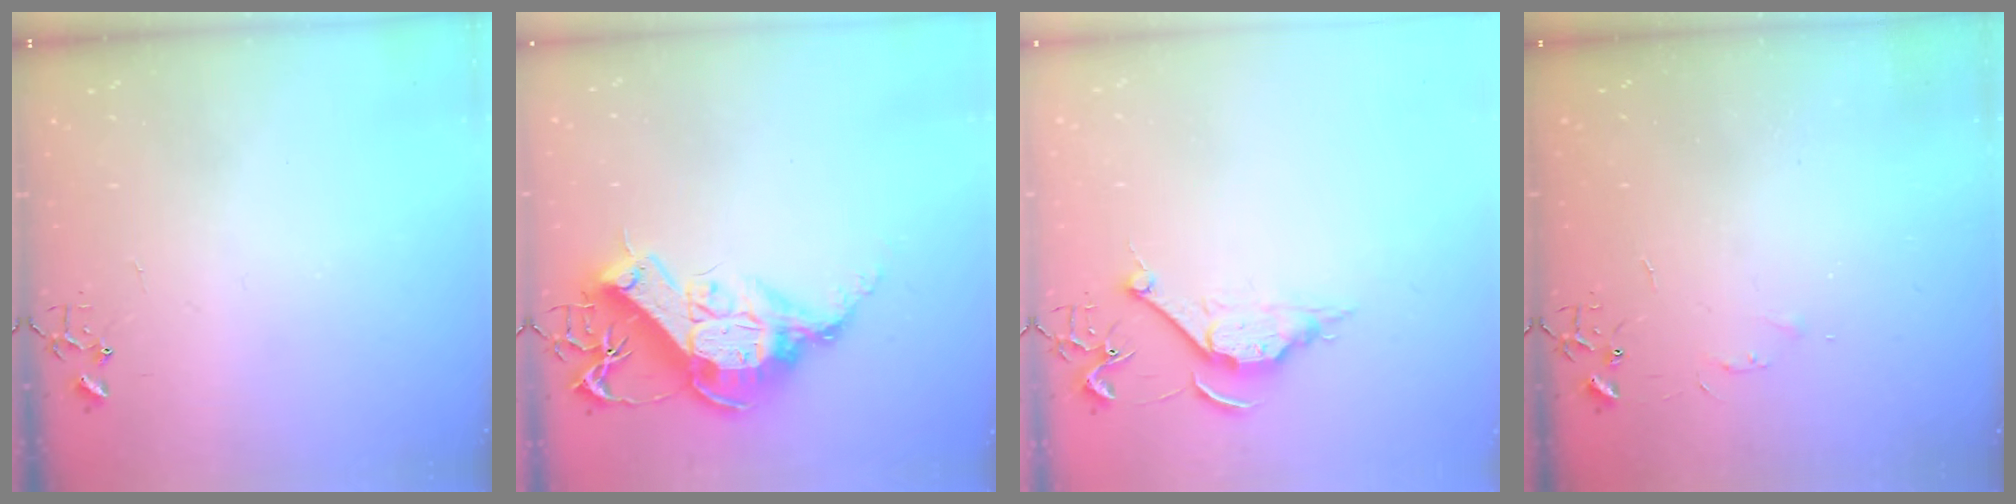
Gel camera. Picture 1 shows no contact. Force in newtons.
{"total": 17.6, "press": 17.4, "slide": 2.4}
{"total": 8.4, "press": 8.4, "slide": 0.6}
{"total": 3.3, "press": 3.2, "slide": 0.5}